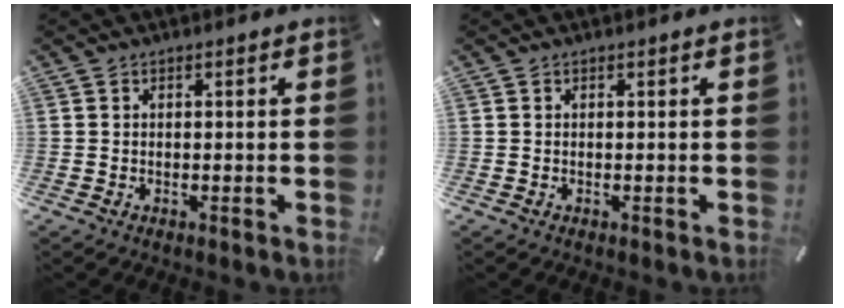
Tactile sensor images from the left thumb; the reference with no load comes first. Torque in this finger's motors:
{"motor_torque": [-0.08, -0.06, 0.01, 0.02, -0.03]}